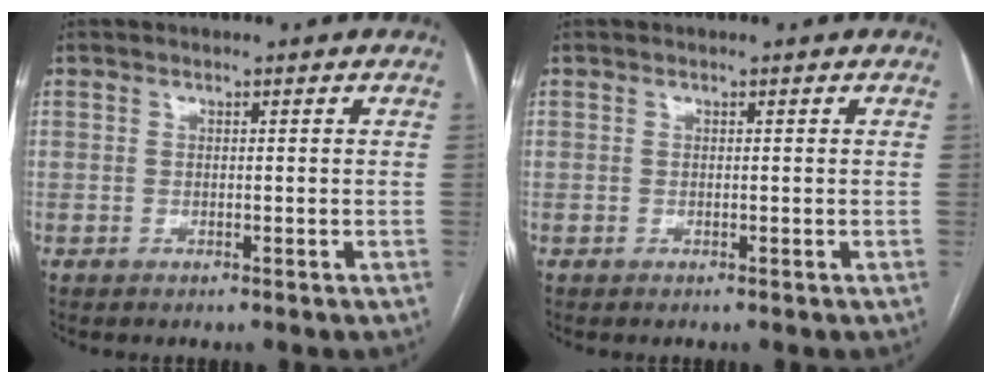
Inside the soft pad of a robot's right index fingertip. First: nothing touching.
{"total": 0.0}